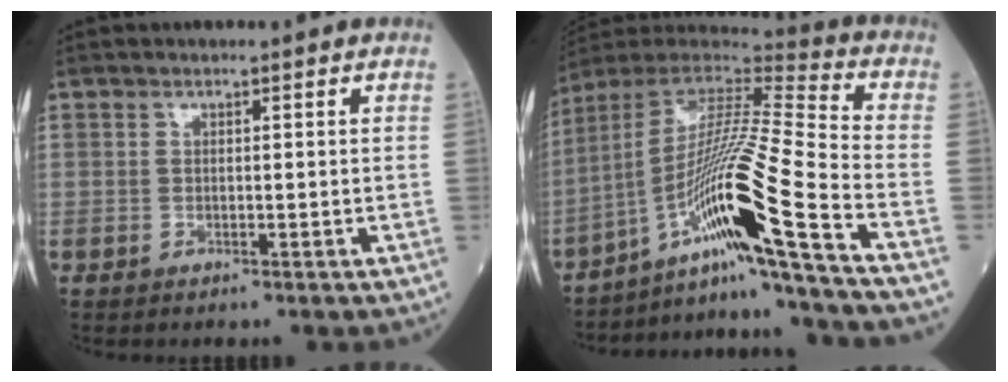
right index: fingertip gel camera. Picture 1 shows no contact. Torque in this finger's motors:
{"motor_torque": [1.30, -0.79, 1.05, 0.21]}